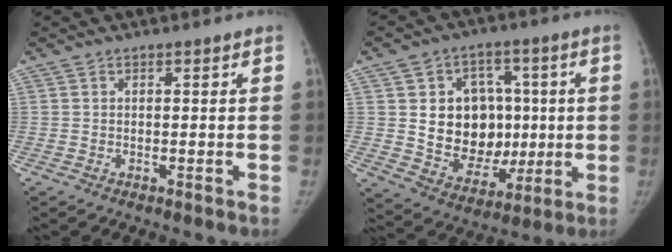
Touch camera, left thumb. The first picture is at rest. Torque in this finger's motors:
{"motor_torque": [1.78, 1.86, 0.99, -1.01, 0.20]}